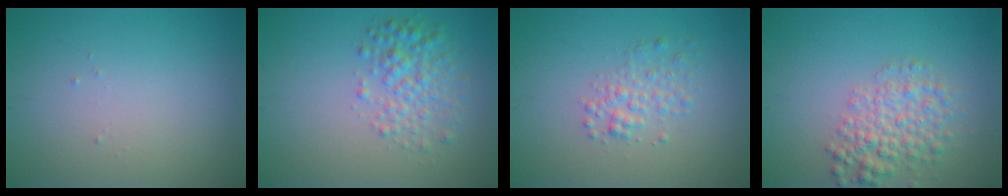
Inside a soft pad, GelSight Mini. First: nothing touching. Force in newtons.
{"total": 3.4, "press": 3.4, "slide": 0.1}
{"total": 2.1, "press": 2.1, "slide": 0.1}
{"total": 4.0, "press": 4.0, "slide": 0.2}